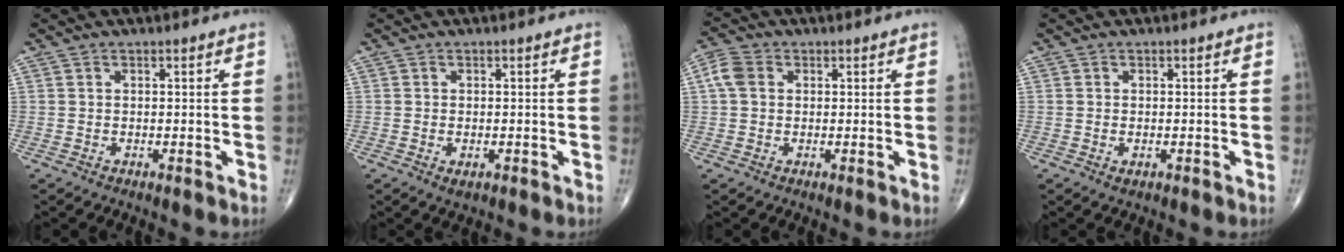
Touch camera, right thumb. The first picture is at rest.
{"total": 1.6, "force": [-0.5, 0.9, 1.2], "torque": [-0.016, 0.001, -0.005]}
{"total": 4.3, "force": [0.7, 3.4, 2.5], "torque": [-0.056, 0.012, 0.008]}
{"total": 1.0, "force": [-0.3, 0.6, 0.8], "torque": [-0.010, 0.001, -0.002]}